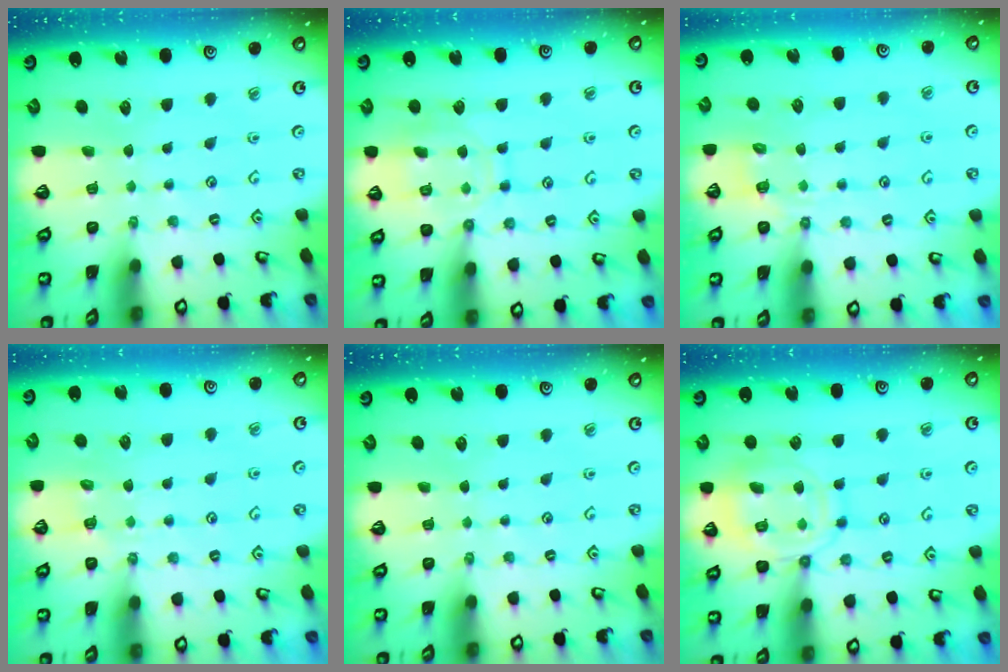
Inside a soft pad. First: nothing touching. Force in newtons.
{"total": 11.8, "press": 11.7, "slide": 1.0}
{"total": 4.7, "press": 4.4, "slide": 1.4}
{"total": 4.2, "press": 4.1, "slide": 0.9}
{"total": 0.0}
{"total": 13.9, "press": 13.9, "slide": 1.2}